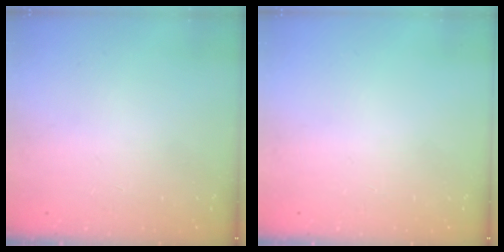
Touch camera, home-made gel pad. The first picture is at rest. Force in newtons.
{"total": 0.0}